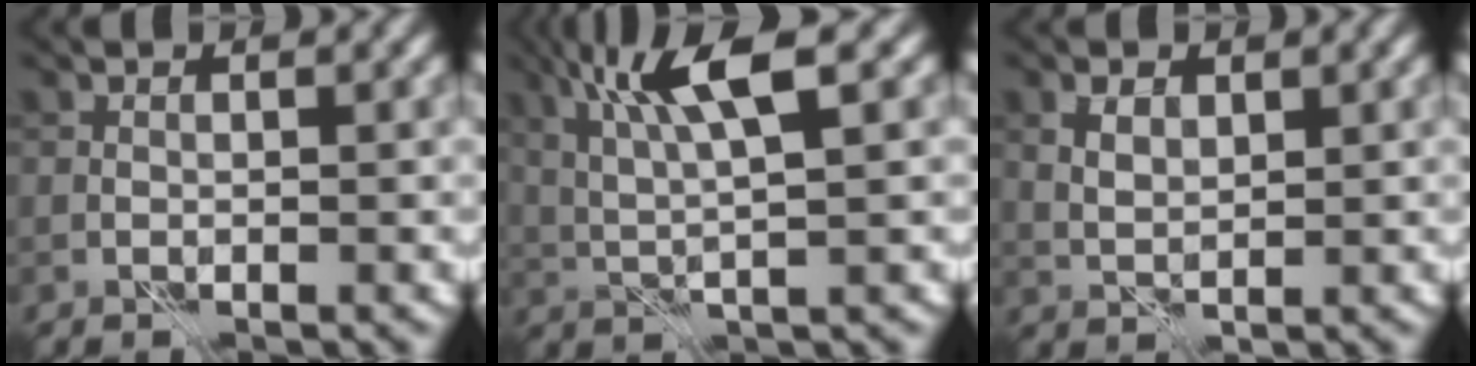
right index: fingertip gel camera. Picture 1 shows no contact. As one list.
[{"total": 7.0, "force": [3.1, 1.4, 6.2], "torque": [-0.114, 0.010, 0.058]}, {"total": 2.0, "force": [1.0, 1.2, 1.3], "torque": [-0.029, 0.001, 0.019]}]